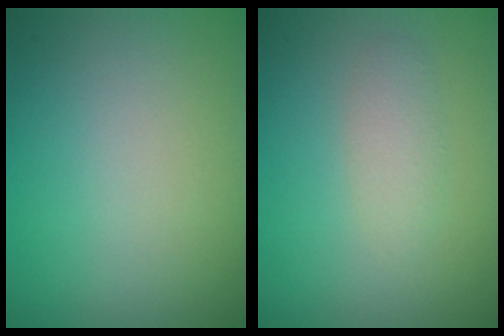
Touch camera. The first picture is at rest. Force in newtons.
{"total": 1.5, "press": 1.5, "slide": 0.1}